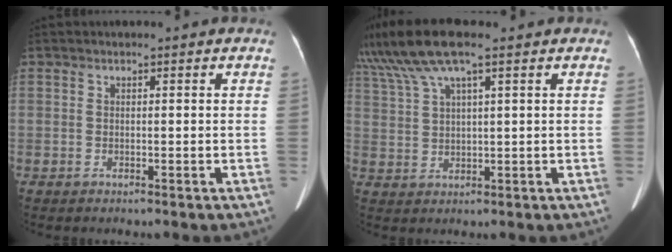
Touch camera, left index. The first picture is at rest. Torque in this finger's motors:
{"motor_torque": [1.11, -1.03, 0.98, 0.21]}